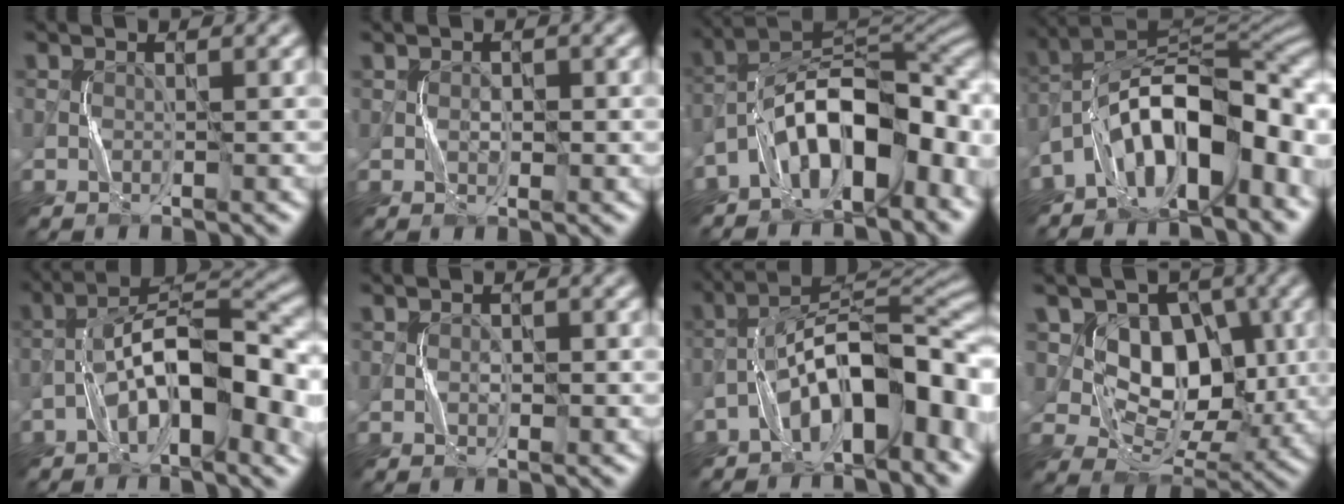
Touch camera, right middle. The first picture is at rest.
{"total": 1.4, "force": [-0.1, 0.9, 1.0], "torque": [-0.014, 0.001, -0.002]}
{"total": 11.4, "force": [-4.9, 5.3, 8.9], "torque": [-0.125, 0.018, -0.093]}
{"total": 12.7, "force": [-5.0, 5.7, 10.2], "torque": [-0.147, 0.018, -0.094]}
{"total": 10.4, "force": [-3.2, 3.8, 9.1], "torque": [-0.146, 0.025, -0.057]}
{"total": 1.0, "force": [-0.1, 0.7, 0.8], "torque": [-0.011, 0.001, -0.003]}
{"total": 10.7, "force": [-4.4, 4.1, 8.8], "torque": [-0.131, 0.026, -0.081]}
{"total": 8.2, "force": [1.9, 6.2, 5.1], "torque": [-0.070, -0.010, 0.013]}